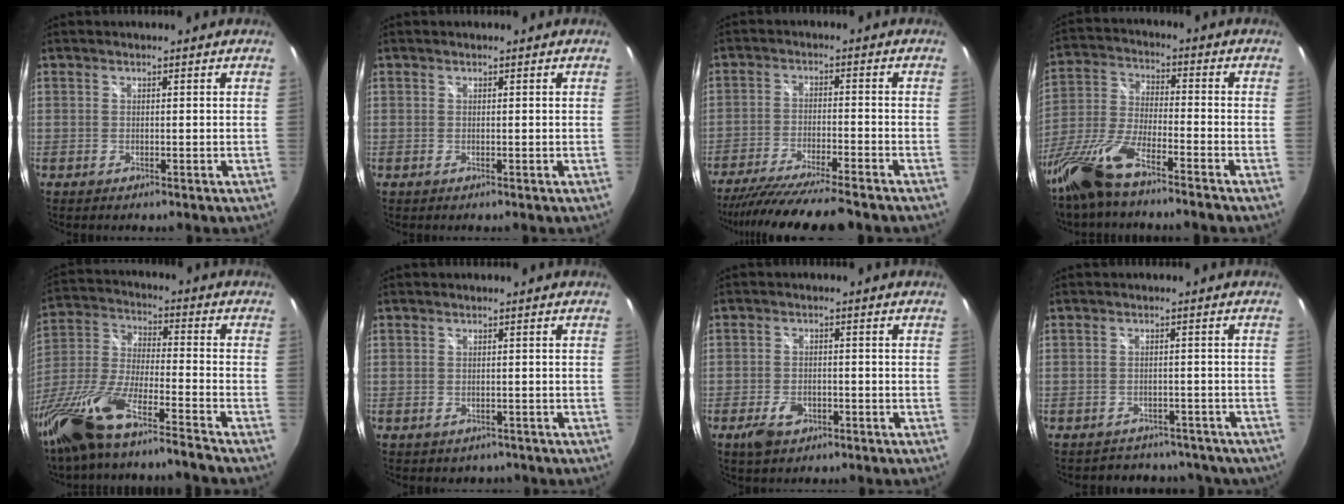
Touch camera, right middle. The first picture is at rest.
{"total": 0.0}
{"total": 14.5, "force": [-12.8, -0.2, 6.8], "torque": [-0.140, -0.033, -0.212]}
{"total": 12.9, "force": [-9.7, 1.6, 8.4], "torque": [-0.193, -0.022, -0.192]}
{"total": 18.0, "force": [-14.0, 0.7, 11.3], "torque": [-0.237, -0.038, -0.269]}
{"total": 1.7, "force": [-0.9, 1.3, 0.5], "torque": [-0.011, -0.006, -0.008]}
{"total": 4.9, "force": [-2.8, 2.8, 2.8], "torque": [-0.070, -0.003, -0.047]}
{"total": 11.4, "force": [-9.1, 5.9, 3.4], "torque": [-0.069, 0.014, -0.103]}